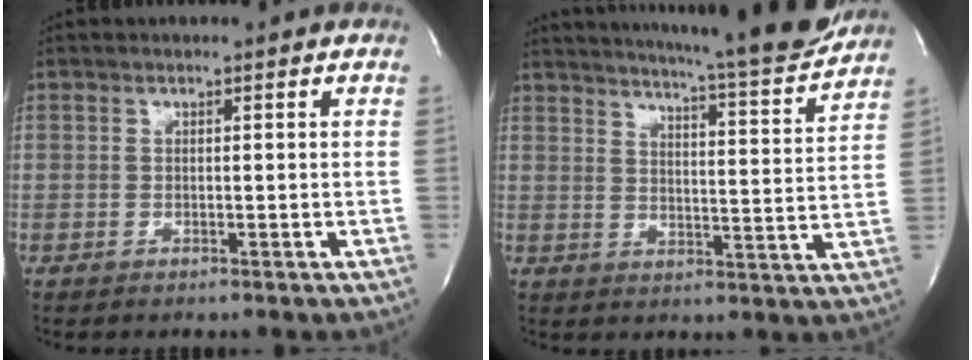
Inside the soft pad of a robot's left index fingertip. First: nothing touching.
{"total": 17.6, "force": [16.2, -0.1, 6.9], "torque": [-0.111, -0.056, 0.204]}